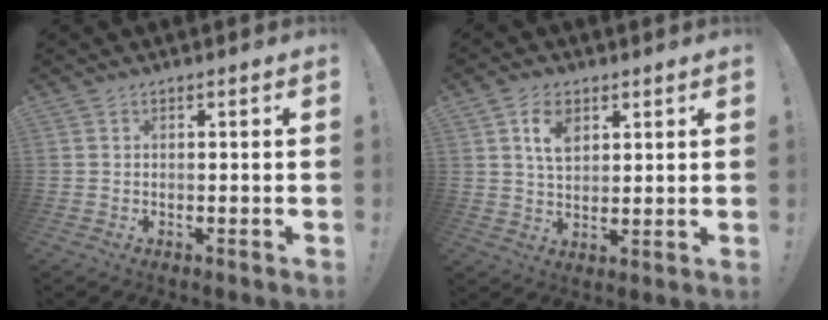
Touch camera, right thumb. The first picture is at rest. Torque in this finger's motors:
{"motor_torque": [0.78, 0.82, -0.05, 0.18, -0.01]}